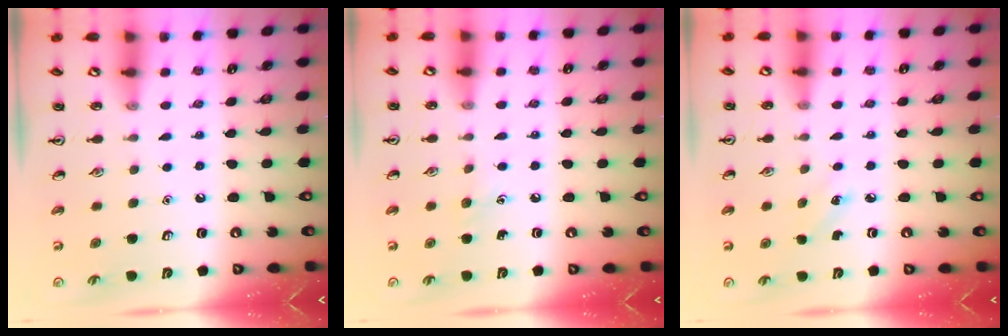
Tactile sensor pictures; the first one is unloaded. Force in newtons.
{"total": 4.5, "press": 4.2, "slide": 1.6}
{"total": 2.5, "press": 2.3, "slide": 0.9}